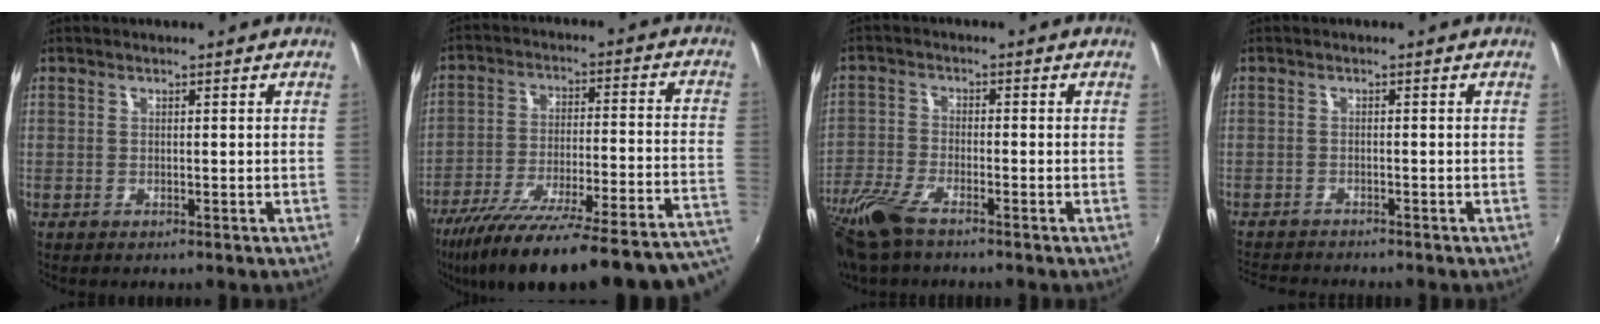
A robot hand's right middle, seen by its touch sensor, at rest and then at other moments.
{"total": 32.2, "force": [-27.0, 2.6, 17.2], "torque": [-0.237, -0.081, -0.384]}
{"total": 9.8, "force": [-7.2, 2.8, 6.0], "torque": [-0.152, -0.030, -0.150]}
{"total": 6.1, "force": [-5.8, 0.7, 1.8], "torque": [-0.053, -0.016, -0.096]}